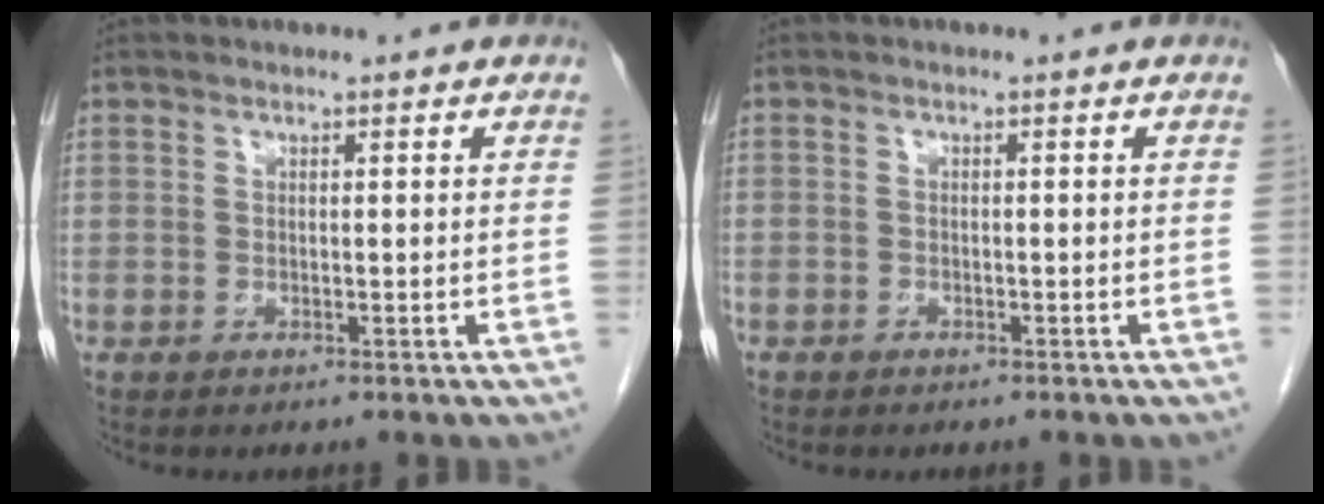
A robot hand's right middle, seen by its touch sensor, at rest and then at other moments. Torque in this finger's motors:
{"motor_torque": [1.02, -1.12, -0.10, -0.21]}